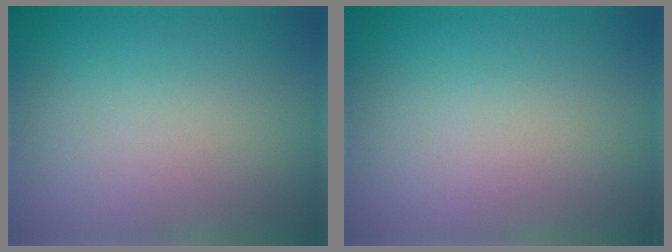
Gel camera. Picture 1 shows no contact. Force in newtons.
{"total": 0.0}